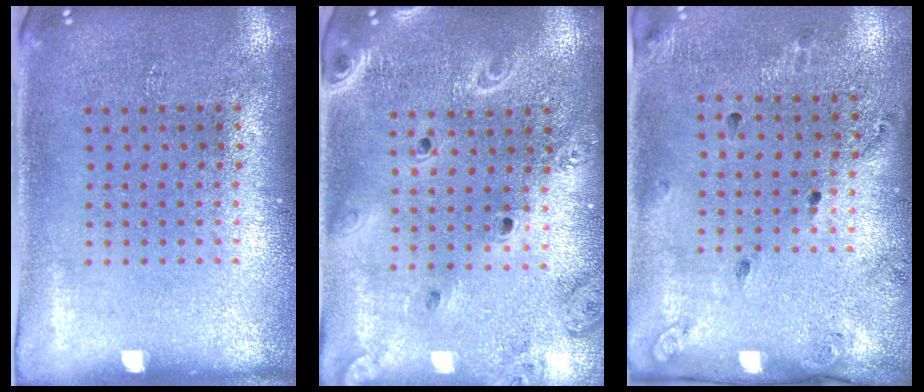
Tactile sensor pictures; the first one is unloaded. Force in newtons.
{"total": 2.0, "press": 1.9, "slide": 0.7}
{"total": 1.8, "press": 1.2, "slide": 1.3}